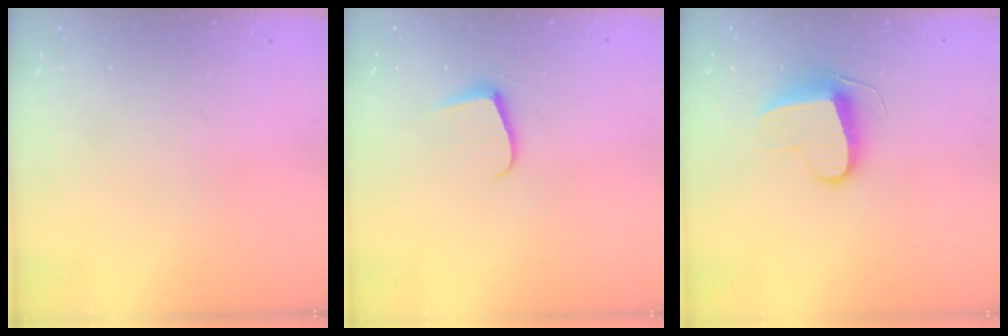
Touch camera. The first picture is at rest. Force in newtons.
{"total": 5.9, "press": 5.9, "slide": 0.6}
{"total": 11.2, "press": 11.1, "slide": 0.8}